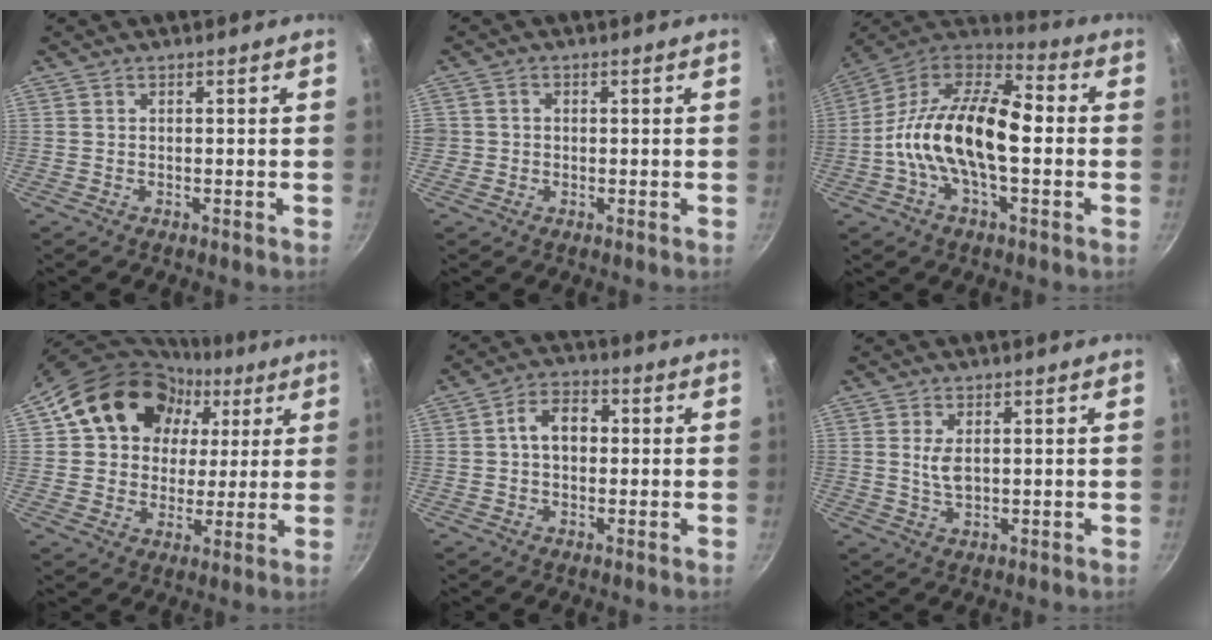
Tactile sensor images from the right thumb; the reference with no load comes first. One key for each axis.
{"total": 1.9, "fx": -0.1, "fy": 1.9, "fz": 0.5, "tx": 0.001, "ty": 0.007, "tz": -0.003}
{"total": 21.1, "fx": -1.4, "fy": 10.6, "fz": 18.1, "tx": -0.311, "ty": 0.042, "tz": -0.048}
{"total": 18.8, "fx": 7.0, "fy": 15.0, "fz": 8.8, "tx": -0.132, "ty": 0.019, "tz": 0.116}
{"total": 7.0, "fx": 0.7, "fy": 4.9, "fz": 4.9, "tx": -0.056, "ty": 0.018, "tz": 0.001}
{"total": 3.6, "fx": 0.8, "fy": 1.9, "fz": 3.0, "tx": -0.053, "ty": -0.009, "tz": 0.019}